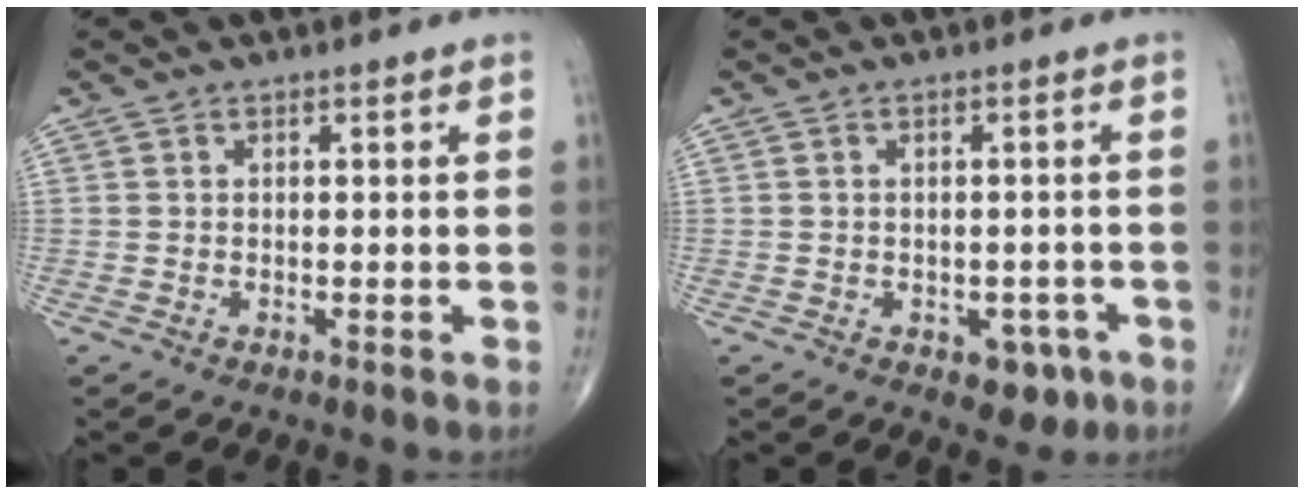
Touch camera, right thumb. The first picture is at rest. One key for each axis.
{"total": 4.7, "fx": -2.1, "fy": 3.1, "fz": 2.8, "tx": -0.012, "ty": 0.009, "tz": -0.022}